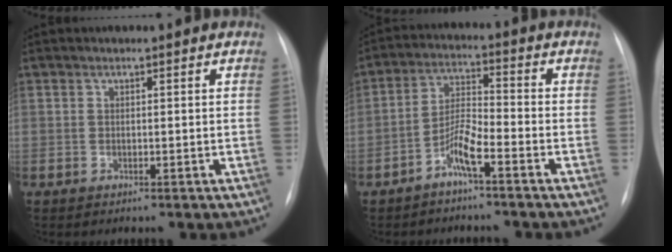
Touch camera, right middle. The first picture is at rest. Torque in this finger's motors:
{"motor_torque": [0.58, -0.60, 0.08, 0.04]}